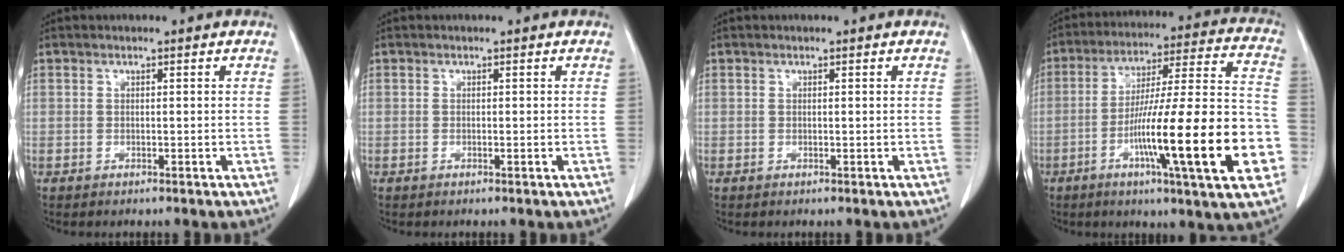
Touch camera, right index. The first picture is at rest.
{"total": 0.0}
{"total": 0.0}
{"total": 23.4, "force": [-7.5, 1.0, 22.1], "torque": [-0.306, -0.005, -0.117]}